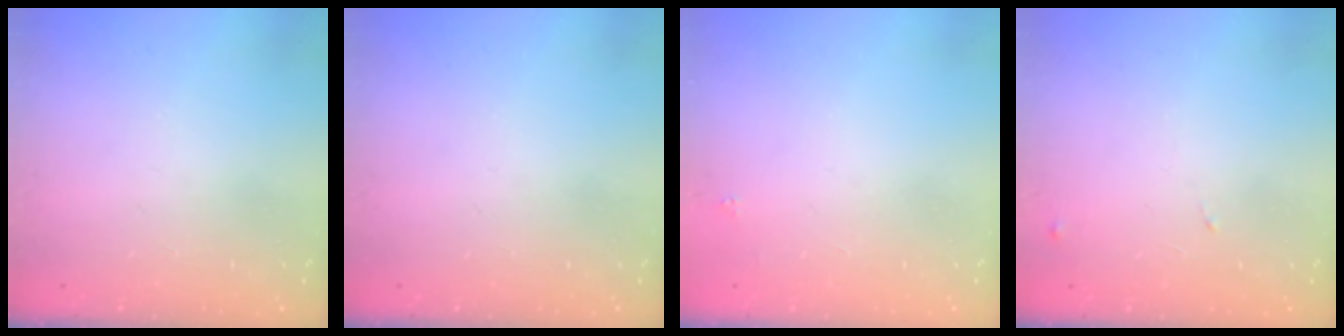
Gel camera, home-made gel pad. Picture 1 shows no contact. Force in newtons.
{"total": 0.0}
{"total": 1.6, "press": 1.5, "slide": 0.2}
{"total": 8.1, "press": 8.1, "slide": 0.6}